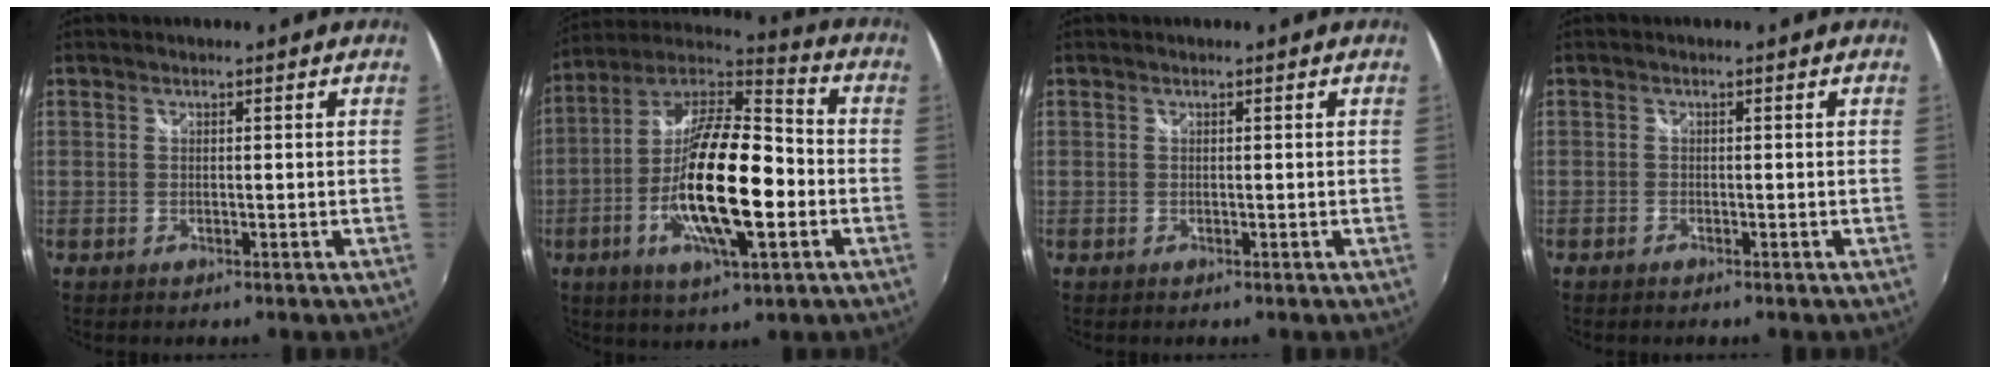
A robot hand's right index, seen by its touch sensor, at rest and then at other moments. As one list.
[{"total": 20.7, "force": [-4.8, 5.9, 19.3], "torque": [-0.368, -0.009, -0.096]}, {"total": 0.0}, {"total": 0.8, "force": [-0.7, 0.4, 0.2], "torque": [-0.007, -0.001, -0.015]}]